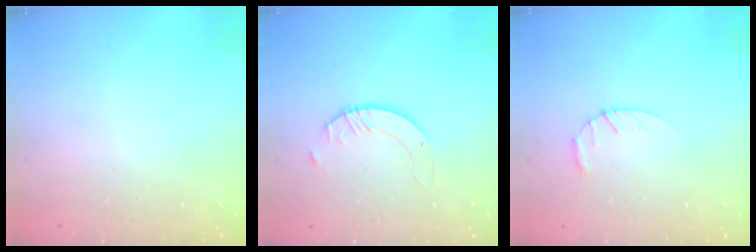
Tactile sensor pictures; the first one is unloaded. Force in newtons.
{"total": 2.7, "press": 2.7, "slide": 0.2}
{"total": 3.4, "press": 3.3, "slide": 0.5}